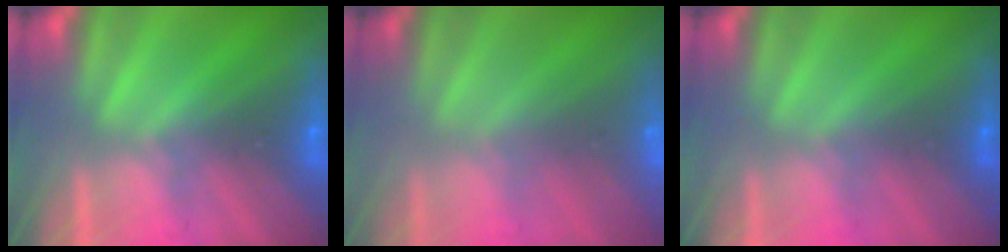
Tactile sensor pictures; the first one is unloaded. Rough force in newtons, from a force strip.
{"total": 2.9}
{"total": 2.5}